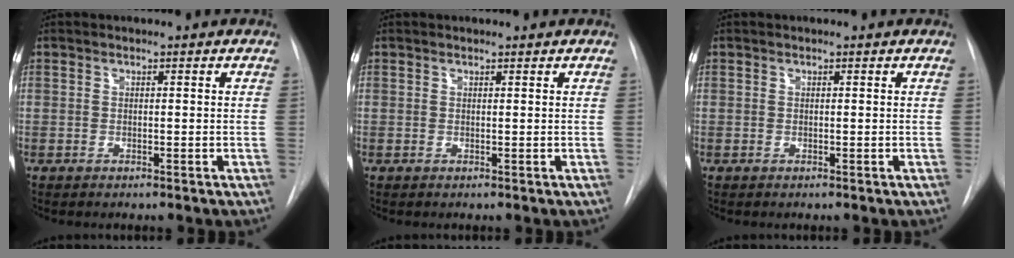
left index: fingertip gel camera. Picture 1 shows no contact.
{"total": 0.9, "force": [0.9, 0.0, 0.1], "torque": [-0.006, 0.005, 0.012]}
{"total": 0.0}